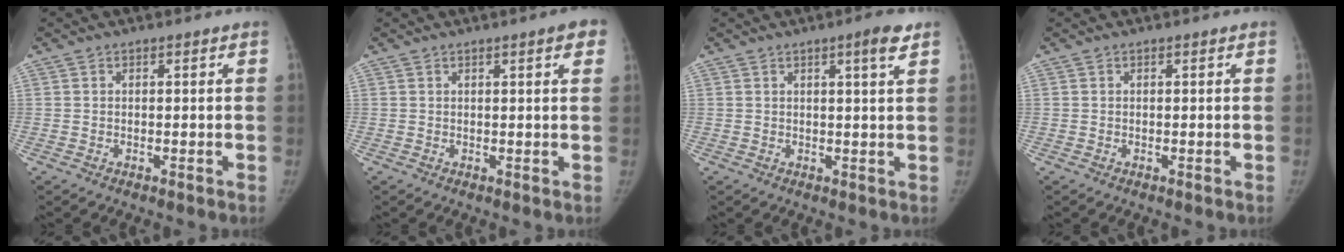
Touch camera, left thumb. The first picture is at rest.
{"total": 3.9, "force": [2.0, 0.5, 3.3], "torque": [-0.033, -0.002, 0.022]}
{"total": 3.8, "force": [2.2, 0.2, 3.1], "torque": [-0.044, -0.012, 0.031]}
{"total": 0.0}